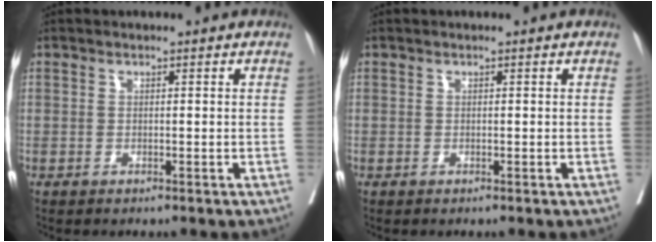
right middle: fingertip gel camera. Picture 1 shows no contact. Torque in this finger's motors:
{"motor_torque": [-0.03, 0.32, -0.08, 0.01]}